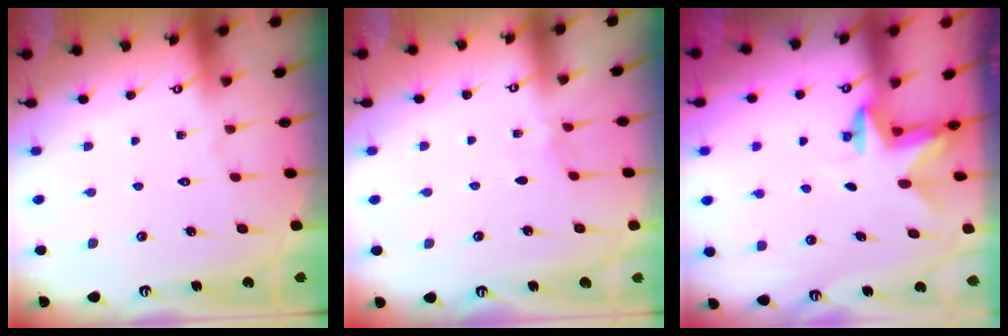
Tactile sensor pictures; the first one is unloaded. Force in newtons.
{"total": 2.5, "press": 2.5, "slide": 0.5}
{"total": 2.5, "press": 2.5, "slide": 0.4}